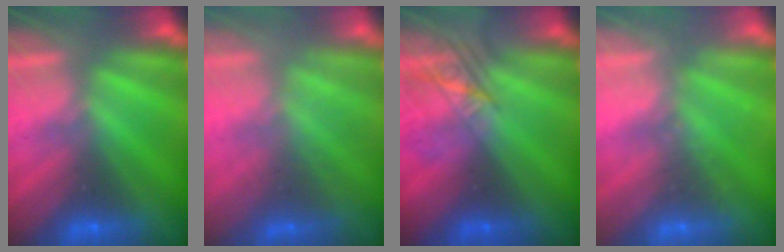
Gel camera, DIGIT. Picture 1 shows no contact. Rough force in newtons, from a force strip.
{"total": 2.2}
{"total": 2.4}
{"total": 1.8}